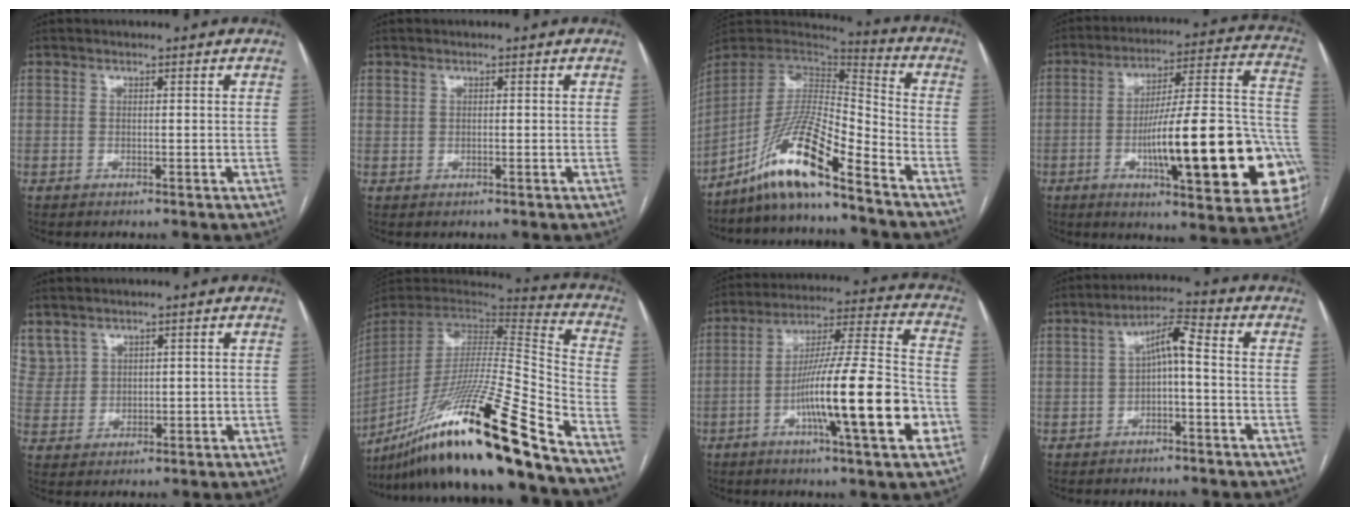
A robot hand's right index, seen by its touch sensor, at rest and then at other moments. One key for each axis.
{"total": 0.6, "fx": 0.3, "fy": 0.4, "fz": 0.2, "tx": -0.004, "ty": 0.003, "tz": 0.007}
{"total": 13.7, "fx": -10.0, "fy": 1.0, "fz": 9.3, "tx": -0.174, "ty": 0.008, "tz": -0.185}
{"total": 26.9, "fx": -7.2, "fy": 4.6, "fz": 25.5, "tx": -0.283, "ty": 0.014, "tz": -0.094}
{"total": 5.1, "fx": 3.7, "fy": 3.5, "fz": 0.9, "tx": -0.025, "ty": 0.013, "tz": 0.089}
{"total": 29.6, "fx": -21.2, "fy": -0.1, "fz": 20.6, "tx": -0.339, "ty": -0.045, "tz": -0.375}
{"total": 18.3, "fx": -5.8, "fy": 0.4, "fz": 17.4, "tx": -0.285, "ty": -0.005, "tz": -0.096}
{"total": 5.4, "fx": -0.3, "fy": 1.2, "fz": 5.2, "tx": -0.090, "ty": 0.026, "tz": -0.007}